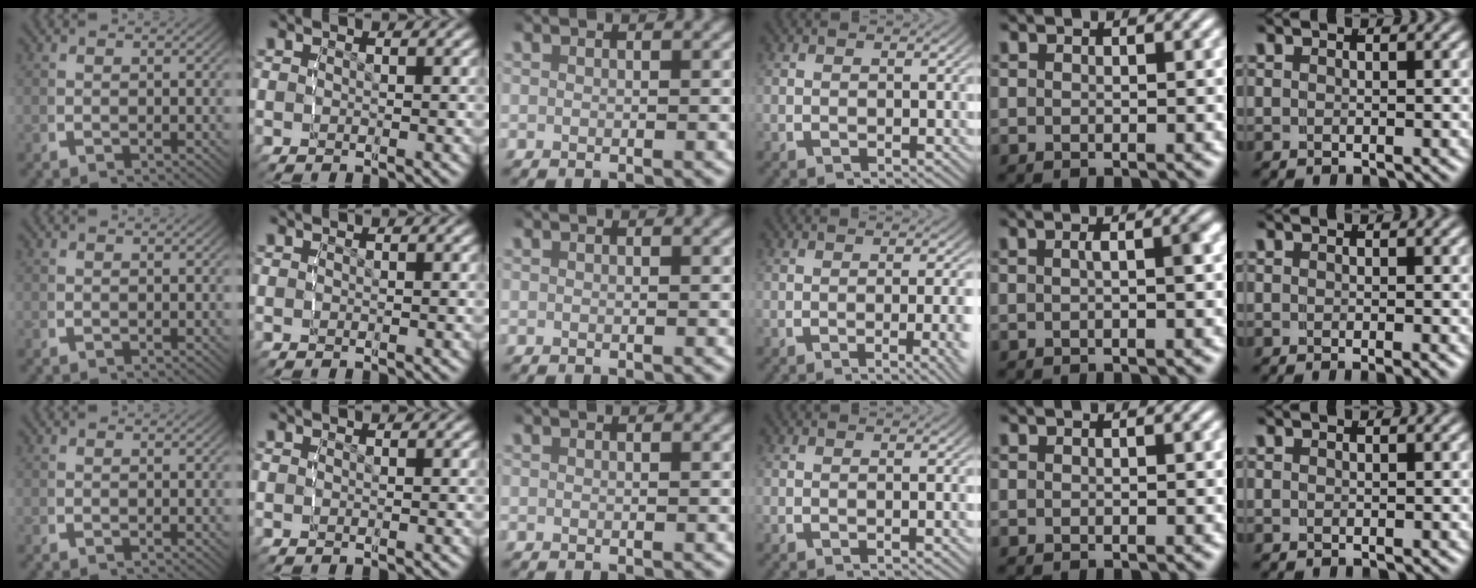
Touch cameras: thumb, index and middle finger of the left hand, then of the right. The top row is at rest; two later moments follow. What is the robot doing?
{"motion": "lift_and_place", "object": "condiment"}